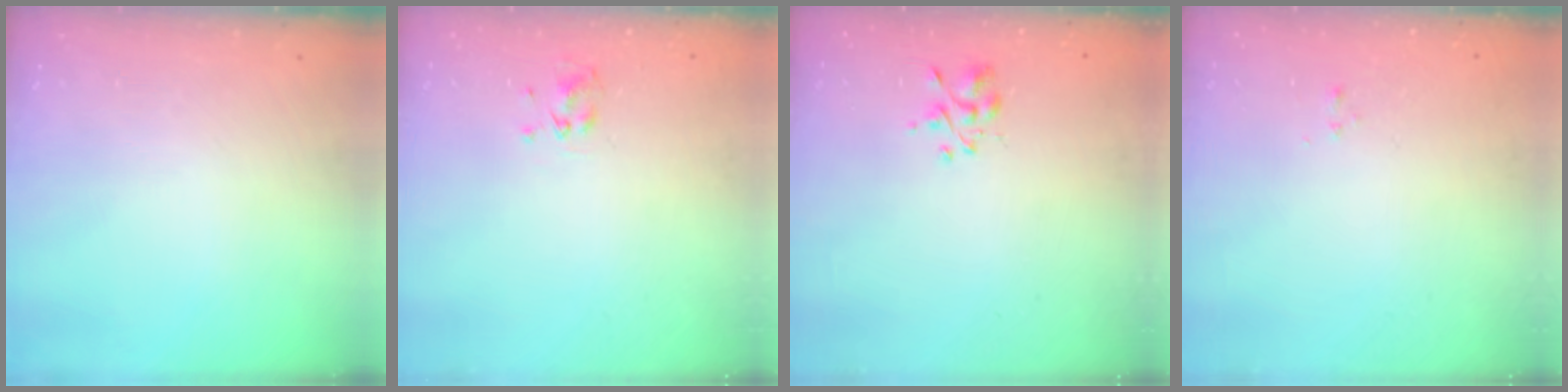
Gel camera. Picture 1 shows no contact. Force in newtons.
{"total": 3.6, "press": 3.5, "slide": 0.7}
{"total": 2.4, "press": 2.2, "slide": 1.0}
{"total": 0.5, "press": 0.4, "slide": 0.4}